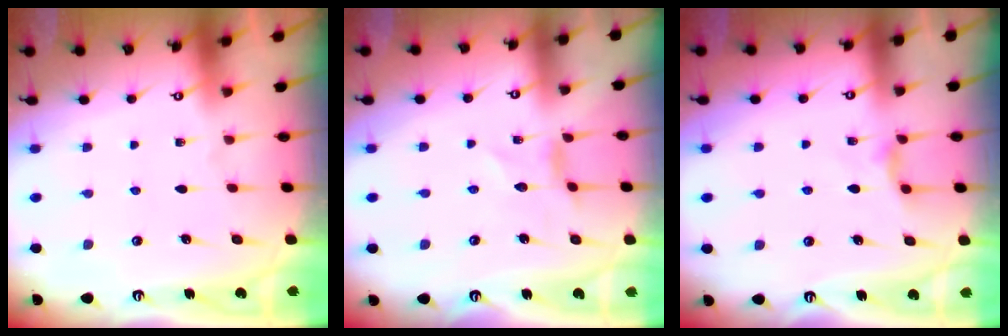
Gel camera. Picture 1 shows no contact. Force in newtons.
{"total": 1.7, "press": 1.7, "slide": 0.1}
{"total": 3.5, "press": 3.4, "slide": 0.6}